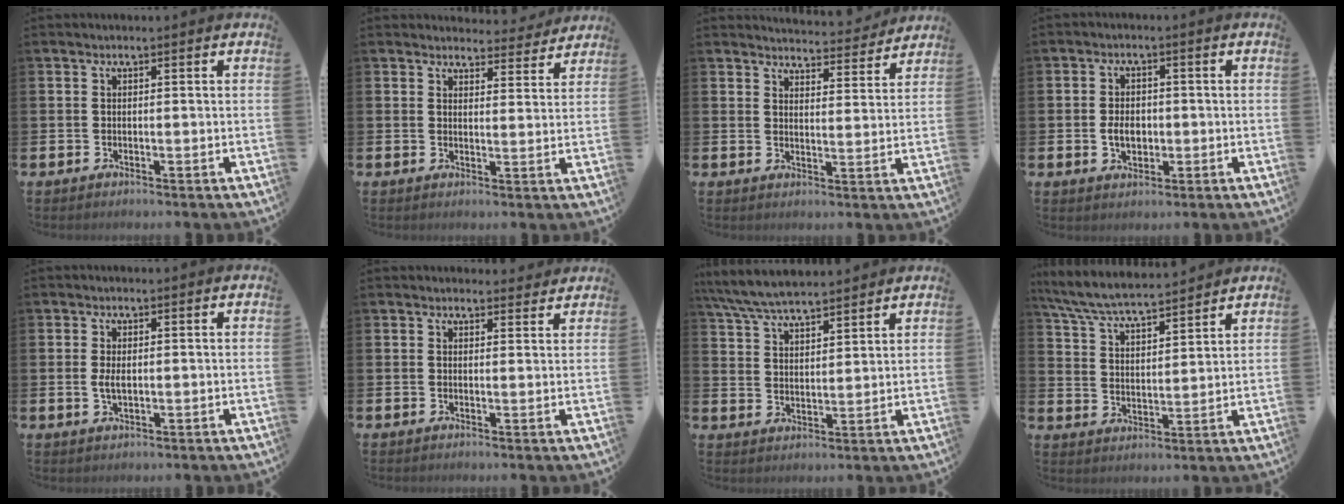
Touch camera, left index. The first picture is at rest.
{"total": 4.0, "force": [3.9, 0.9, 0.1], "torque": [-0.002, -0.025, 0.068]}
{"total": 4.6, "force": [4.6, 0.5, 0.1], "torque": [-0.005, -0.037, 0.078]}
{"total": 3.6, "force": [-0.4, 2.5, 2.5], "torque": [-0.028, -0.003, -0.015]}
{"total": 2.2, "force": [0.1, 1.0, 1.9], "torque": [-0.031, 0.001, -0.001]}
{"total": 1.9, "force": [1.9, 0.4, 0.0], "torque": [0.007, -0.007, 0.032]}
{"total": 6.8, "force": [6.5, 1.0, 1.7], "torque": [-0.058, -0.026, 0.119]}
{"total": 6.8, "force": [6.5, 0.6, 1.9], "torque": [-0.063, -0.039, 0.114]}